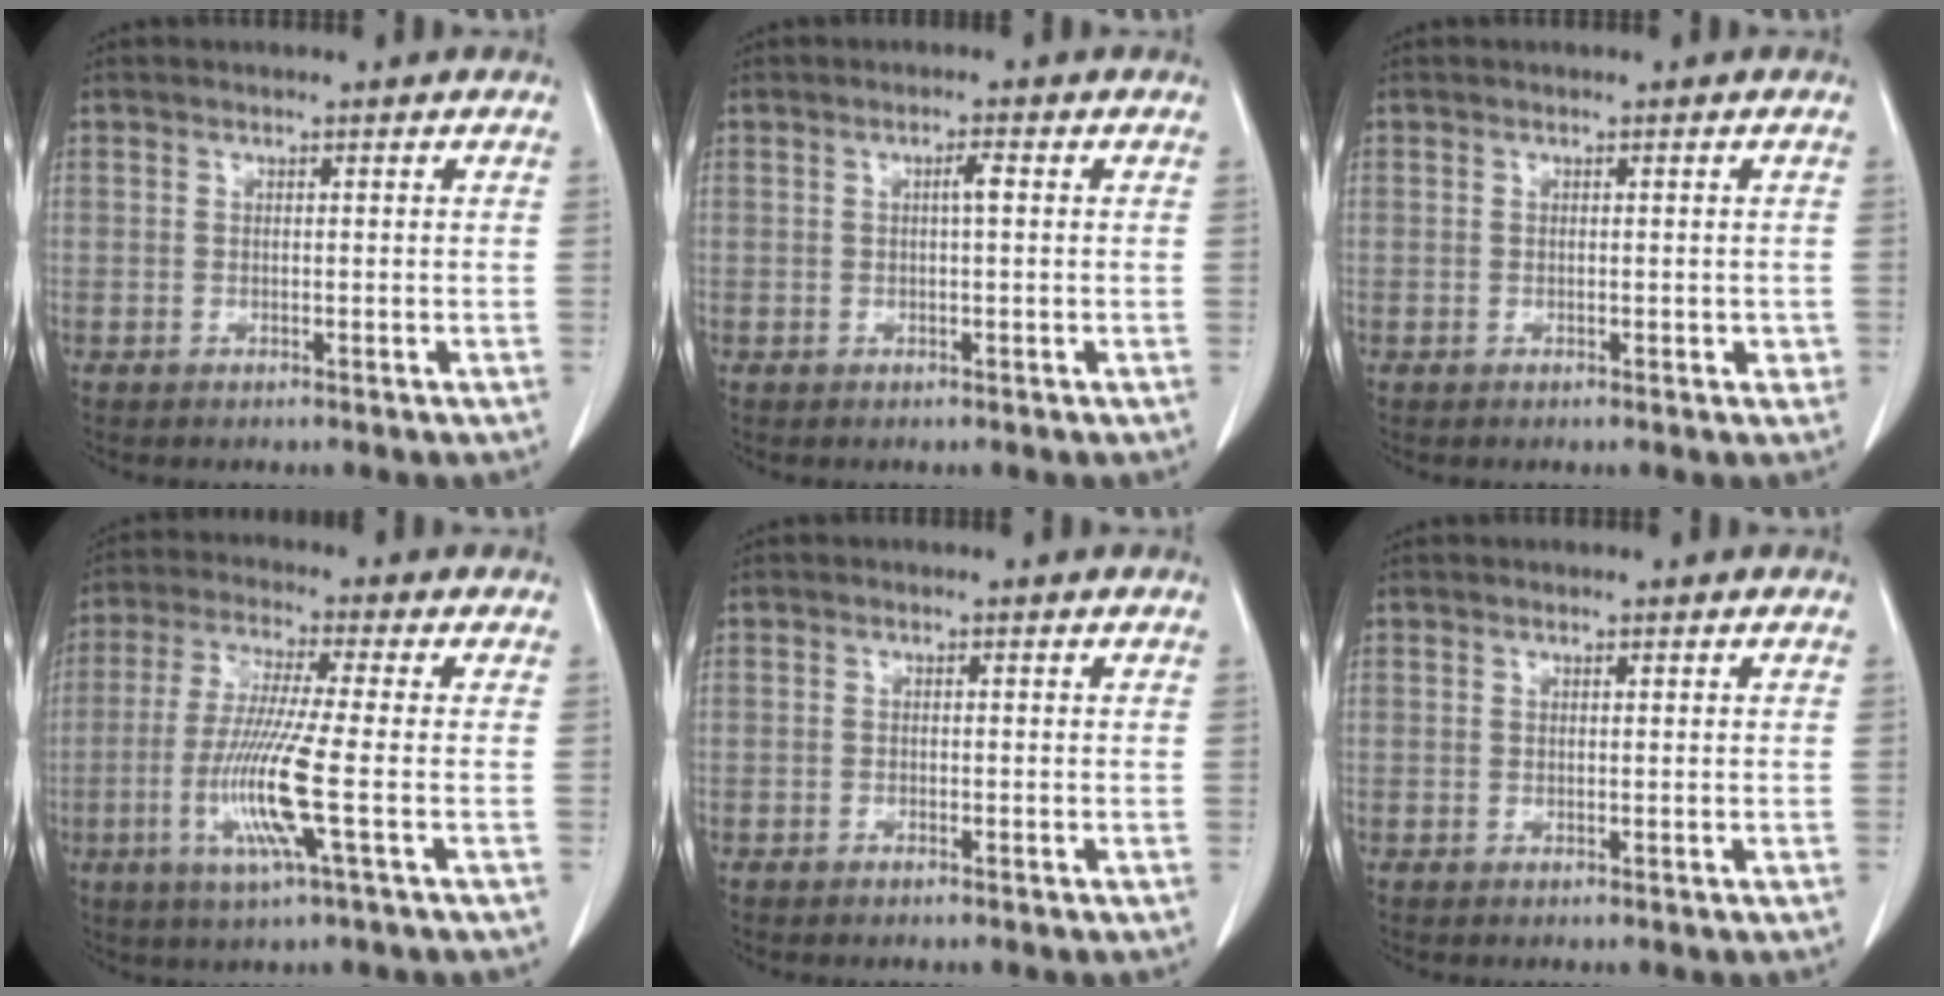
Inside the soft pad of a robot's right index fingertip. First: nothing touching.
{"total": 1.6, "force": [0.2, 0.1, 1.6], "torque": [-0.027, 0.004, 0.003]}
{"total": 1.3, "force": [-0.1, 0.9, 1.0], "torque": [-0.006, 0.002, -0.001]}
{"total": 10.5, "force": [-2.8, -0.8, 10.1], "torque": [-0.211, -0.020, -0.061]}
{"total": 0.5, "force": [-0.5, 0.2, 0.2], "torque": [-0.007, 0.000, -0.008]}
{"total": 0.0}